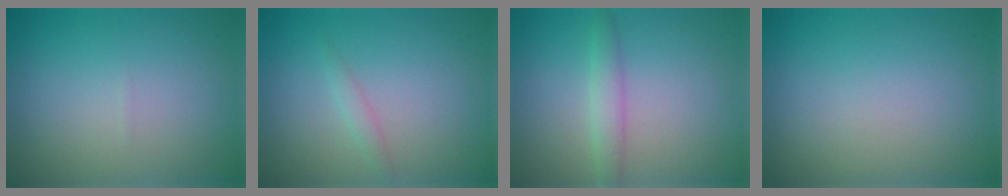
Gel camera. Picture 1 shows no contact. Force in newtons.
{"total": 1.0, "press": 1.0, "slide": 0.1}
{"total": 1.8, "press": 1.8, "slide": 0.1}
{"total": 0.0}